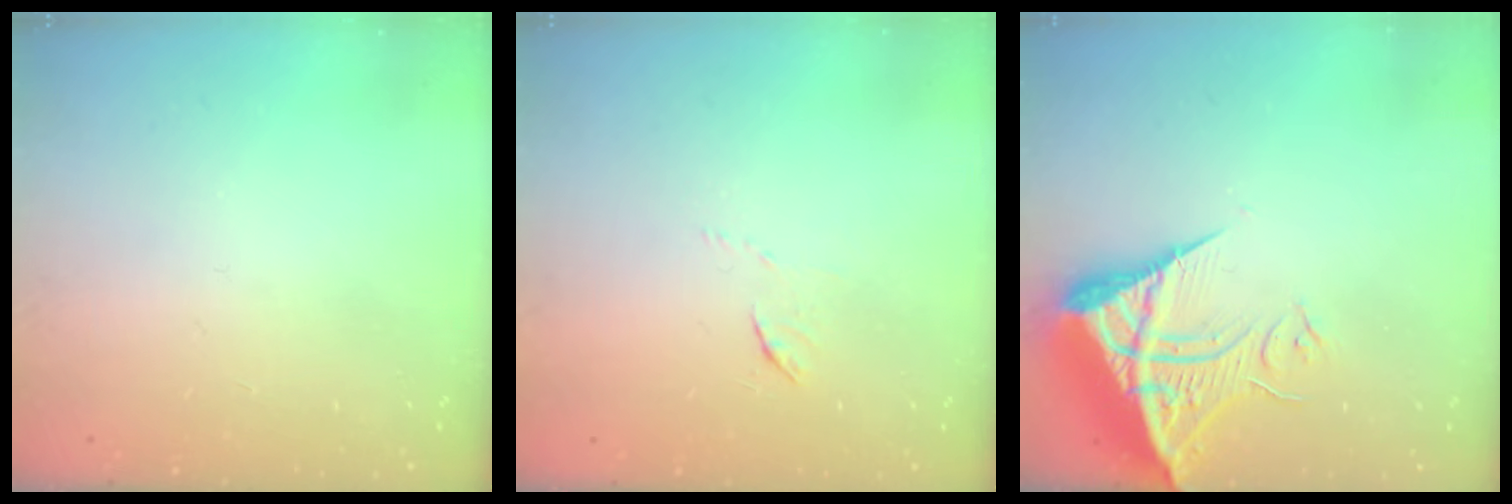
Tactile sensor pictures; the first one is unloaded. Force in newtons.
{"total": 3.7, "press": 3.7, "slide": 0.4}
{"total": 11.0, "press": 10.9, "slide": 1.2}